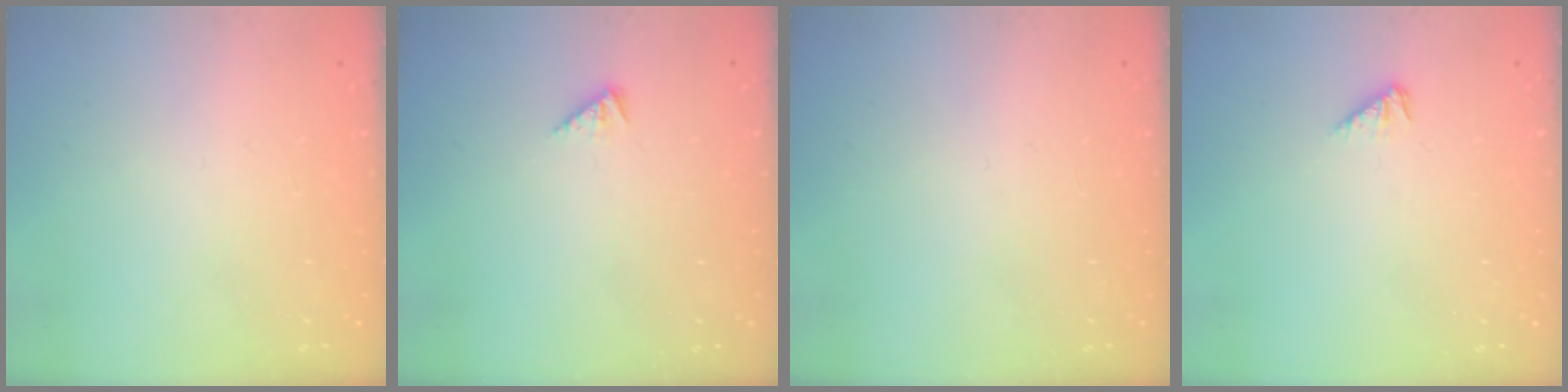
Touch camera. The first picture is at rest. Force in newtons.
{"total": 1.9, "press": 1.9, "slide": 0.4}
{"total": 0.0}
{"total": 2.7, "press": 2.6, "slide": 0.4}